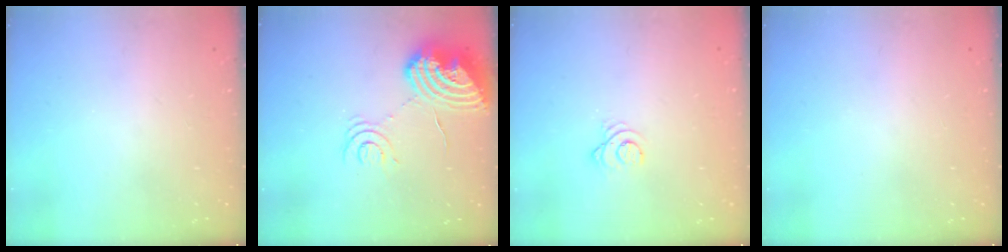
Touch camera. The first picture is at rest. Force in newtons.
{"total": 17.1, "press": 17.0, "slide": 1.6}
{"total": 3.2, "press": 3.2, "slide": 0.4}
{"total": 0.0}